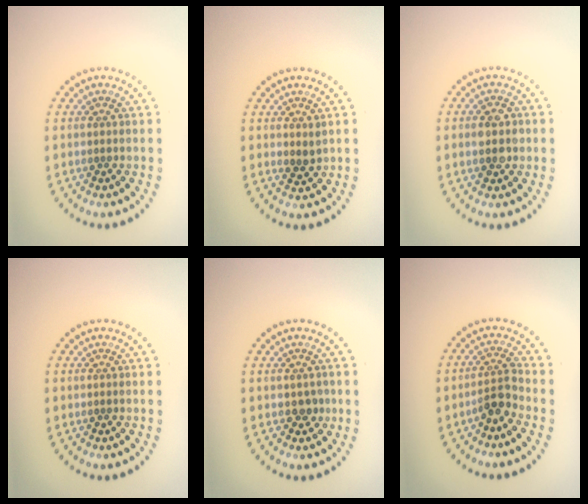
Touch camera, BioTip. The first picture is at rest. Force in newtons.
{"total": 1.2, "press": 1.0, "slide": 0.6}
{"total": 2.8, "press": 2.8, "slide": 0.1}
{"total": 0.0}
{"total": 0.9, "press": 0.9, "slide": 0.3}
{"total": 2.4, "press": 1.8, "slide": 1.6}